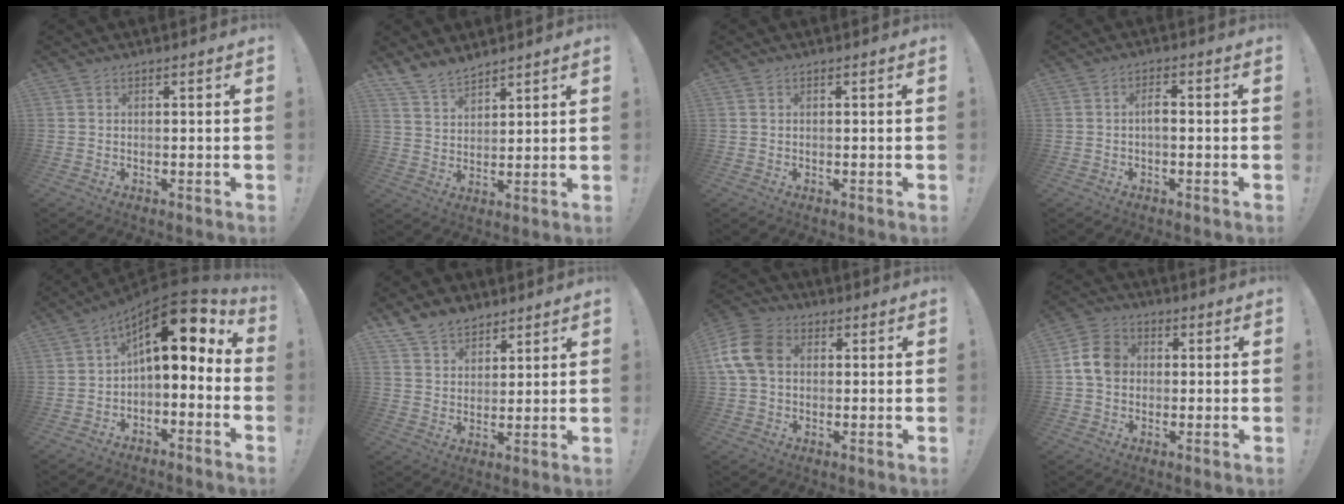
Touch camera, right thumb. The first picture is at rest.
{"total": 7.4, "force": [6.6, 2.7, 2.0], "torque": [-0.051, -0.039, 0.129]}
{"total": 0.0}
{"total": 2.8, "force": [-0.3, 1.1, 2.6], "torque": [-0.048, 0.006, -0.008]}
{"total": 12.8, "force": [5.0, 5.1, 10.6], "torque": [-0.153, -0.044, 0.084]}
{"total": 8.7, "force": [7.0, 4.8, 2.0], "torque": [-0.051, -0.037, 0.139]}
{"total": 12.3, "force": [1.9, 8.8, 8.4], "torque": [-0.168, 0.007, 0.037]}
{"total": 9.2, "force": [0.7, 7.3, 5.6], "torque": [-0.087, 0.017, 0.020]}